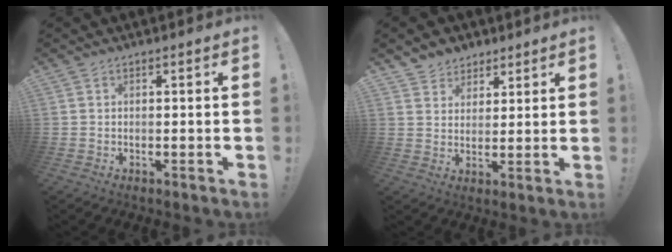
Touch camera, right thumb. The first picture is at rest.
{"total": 5.8, "force": [4.1, 4.1, 0.1], "torque": [0.000, -0.034, 0.080]}